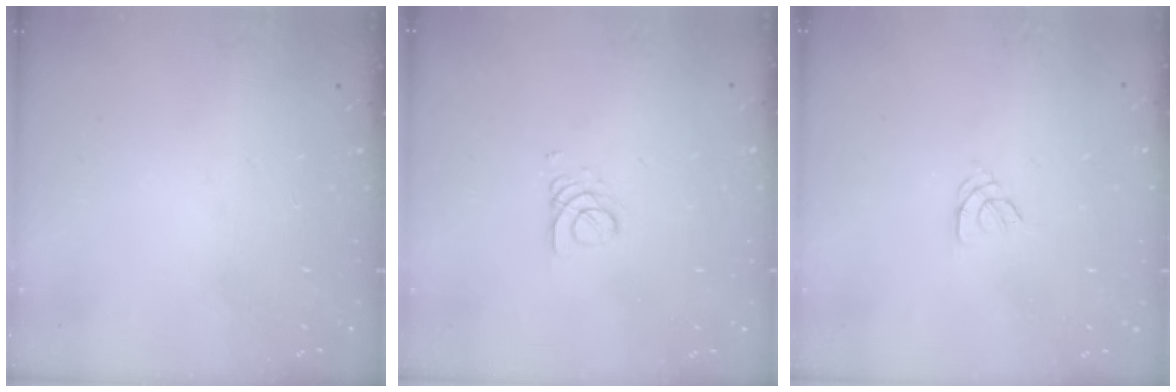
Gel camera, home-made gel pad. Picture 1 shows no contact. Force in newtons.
{"total": 2.7, "press": 2.7, "slide": 0.3}
{"total": 1.1, "press": 1.0, "slide": 0.3}